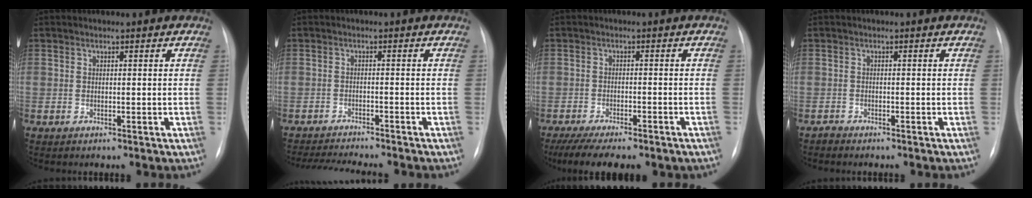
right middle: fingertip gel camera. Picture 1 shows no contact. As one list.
[{"total": 9.6, "force": [-8.9, 0.6, 3.6], "torque": [-0.052, -0.010, -0.131]}, {"total": 12.2, "force": [-9.6, 3.3, 6.7], "torque": [-0.107, -0.007, -0.137]}, {"total": 1.0, "force": [-1.0, 0.3, 0.1], "torque": [-0.005, 0.000, -0.018]}]